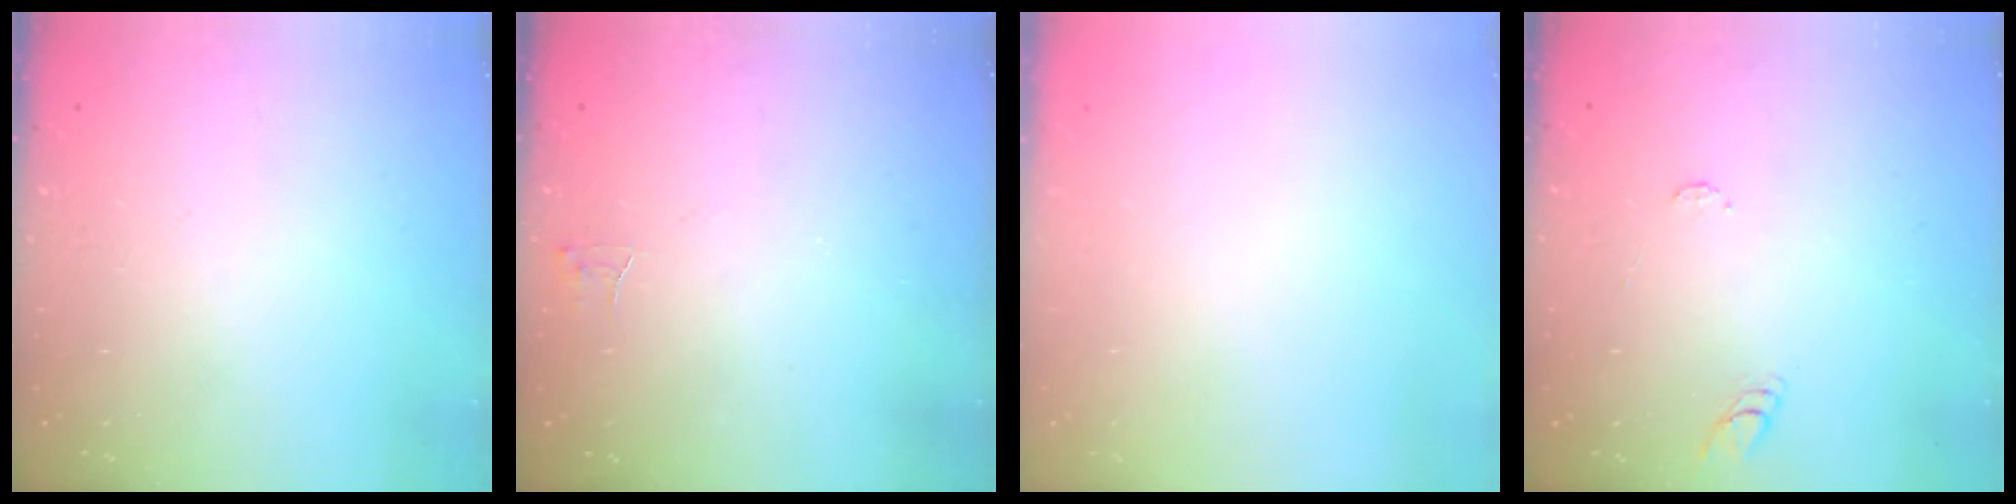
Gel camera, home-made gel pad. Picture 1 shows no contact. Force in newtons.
{"total": 2.8, "press": 2.8, "slide": 0.2}
{"total": 0.0}
{"total": 6.7, "press": 6.7, "slide": 0.6}